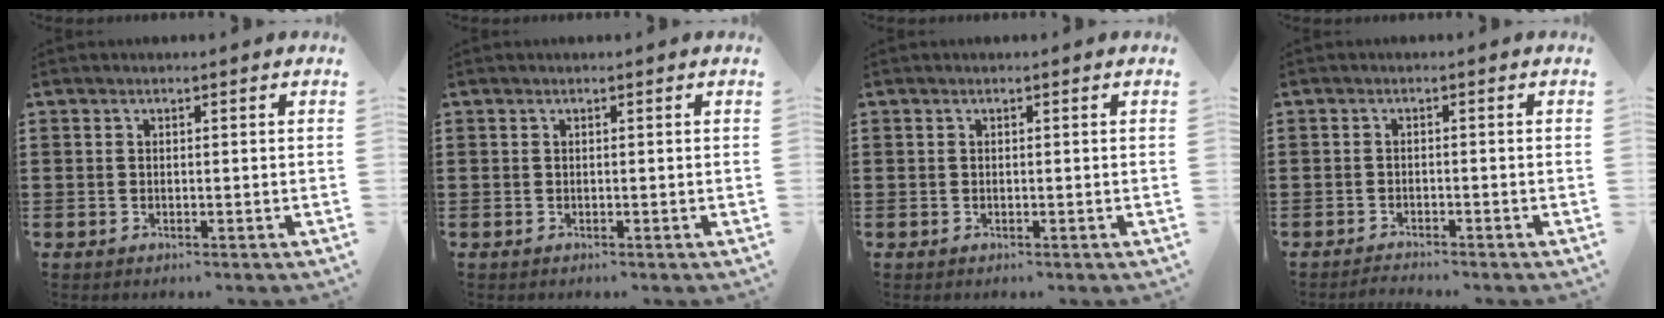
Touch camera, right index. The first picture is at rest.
{"total": 0.0}
{"total": 0.0}
{"total": 1.5, "force": [-1.5, -0.1, -0.1], "torque": [-0.003, 0.001, -0.031]}